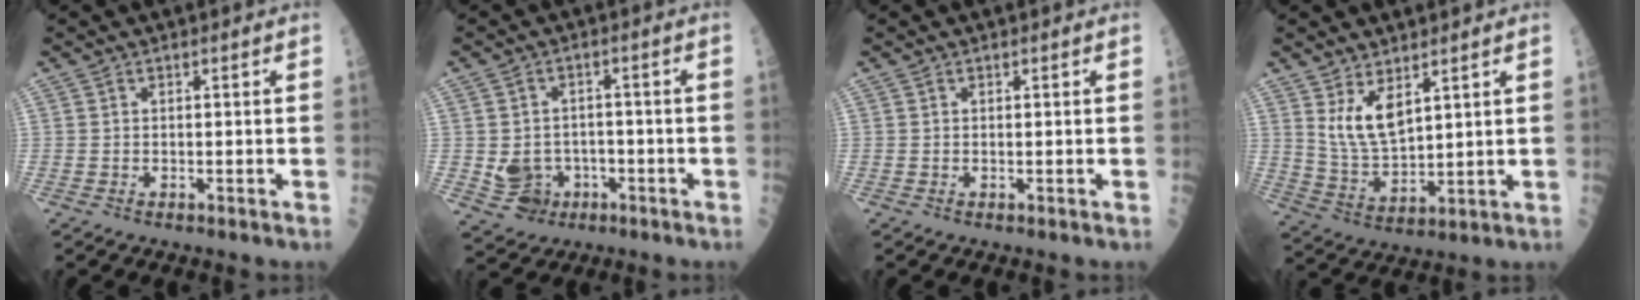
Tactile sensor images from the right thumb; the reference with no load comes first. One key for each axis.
{"total": 6.4, "fx": -1.6, "fy": 5.6, "fz": 2.7, "tx": -0.015, "ty": 0.014, "tz": -0.018}
{"total": 0.0}
{"total": 7.7, "fx": 4.0, "fy": 3.2, "fz": 5.6, "tx": -0.099, "ty": -0.036, "tz": 0.091}